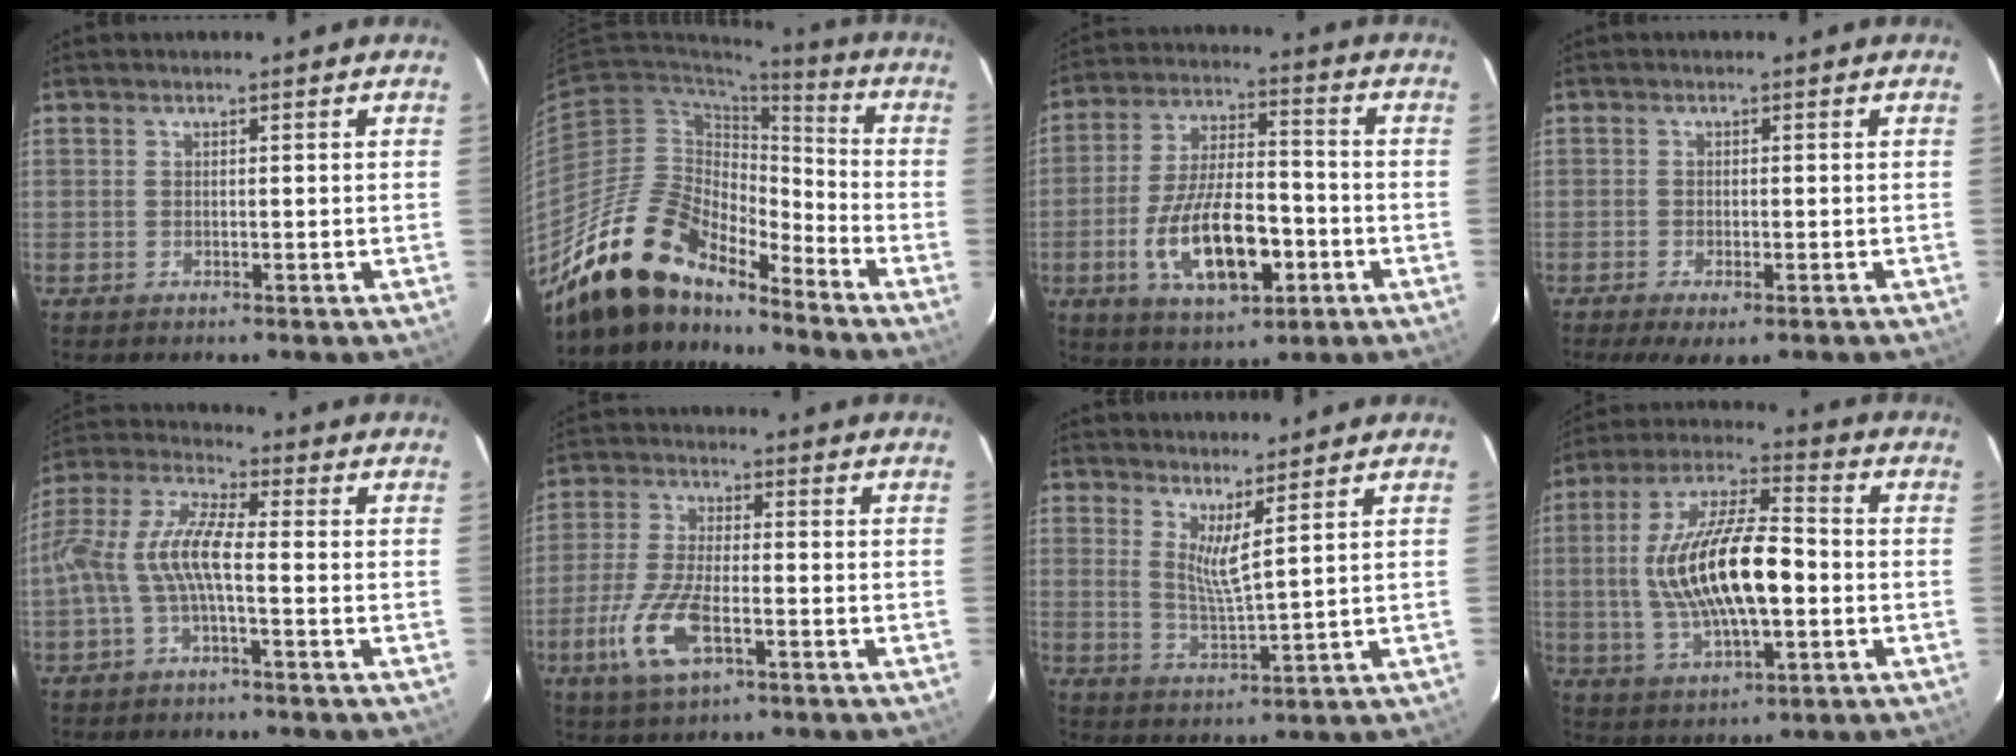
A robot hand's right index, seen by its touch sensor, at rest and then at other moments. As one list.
[{"total": 17.9, "force": [-15.0, 6.1, 7.6], "torque": [-0.137, 0.009, -0.277]}, {"total": 15.9, "force": [-5.4, 6.7, 13.4], "torque": [-0.261, -0.004, -0.083]}, {"total": 5.5, "force": [-3.7, 1.7, 3.8], "torque": [-0.086, -0.023, -0.059]}, {"total": 10.0, "force": [-2.1, 2.5, 9.4], "torque": [-0.206, 0.010, -0.040]}, {"total": 10.9, "force": [-4.5, 3.9, 9.1], "torque": [-0.203, -0.010, -0.086]}, {"total": 4.7, "force": [3.2, -0.5, 3.4], "torque": [-0.063, -0.018, 0.053]}, {"total": 18.1, "force": [-1.2, 6.4, 16.9], "torque": [-0.325, 0.011, -0.019]}]